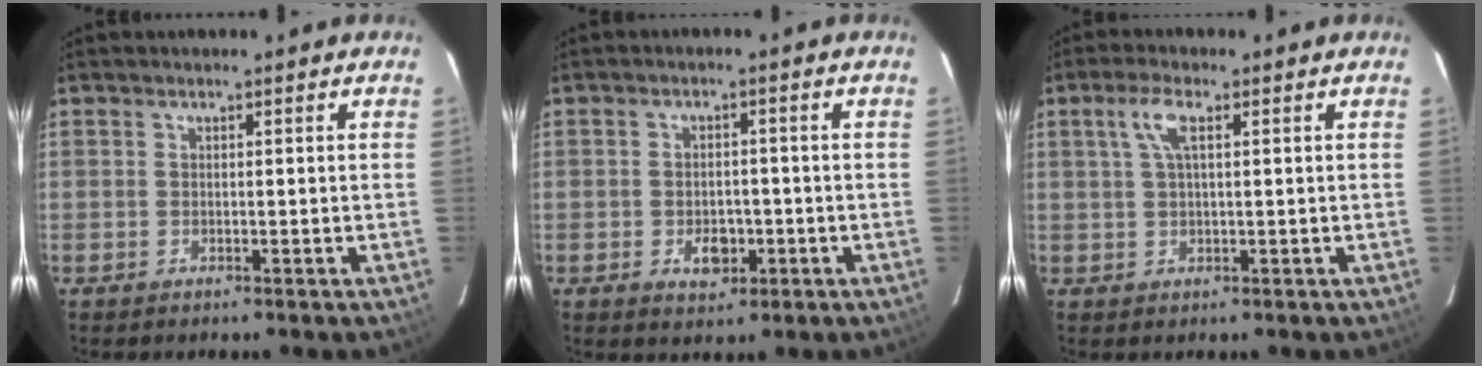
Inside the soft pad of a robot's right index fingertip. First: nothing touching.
{"total": 4.5, "force": [-1.5, 3.3, 2.8], "torque": [-0.049, 0.001, -0.016]}
{"total": 4.1, "force": [1.4, 1.1, 3.6], "torque": [-0.077, 0.009, 0.028]}